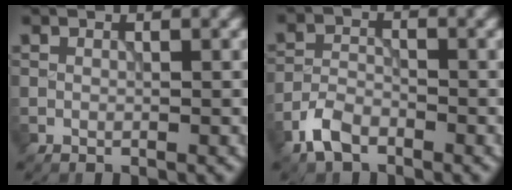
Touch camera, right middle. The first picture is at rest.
{"total": 3.0, "force": [-2.2, 1.4, 1.5], "torque": [-0.030, 0.003, -0.053]}